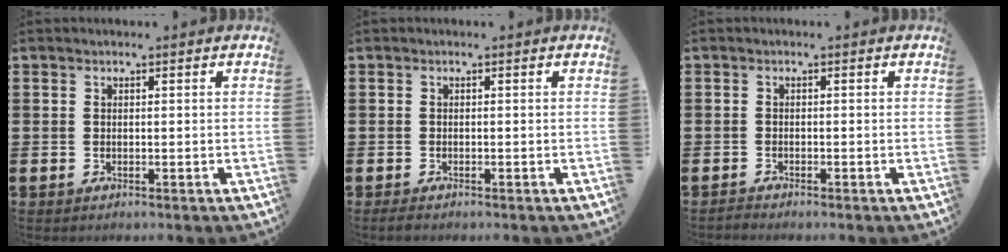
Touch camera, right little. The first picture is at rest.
{"total": 0.6, "force": [-0.4, 0.3, 0.4], "torque": [-0.009, 0.001, -0.009]}
{"total": 0.6, "force": [-0.6, -0.1, 0.0], "torque": [-0.002, -0.004, -0.012]}